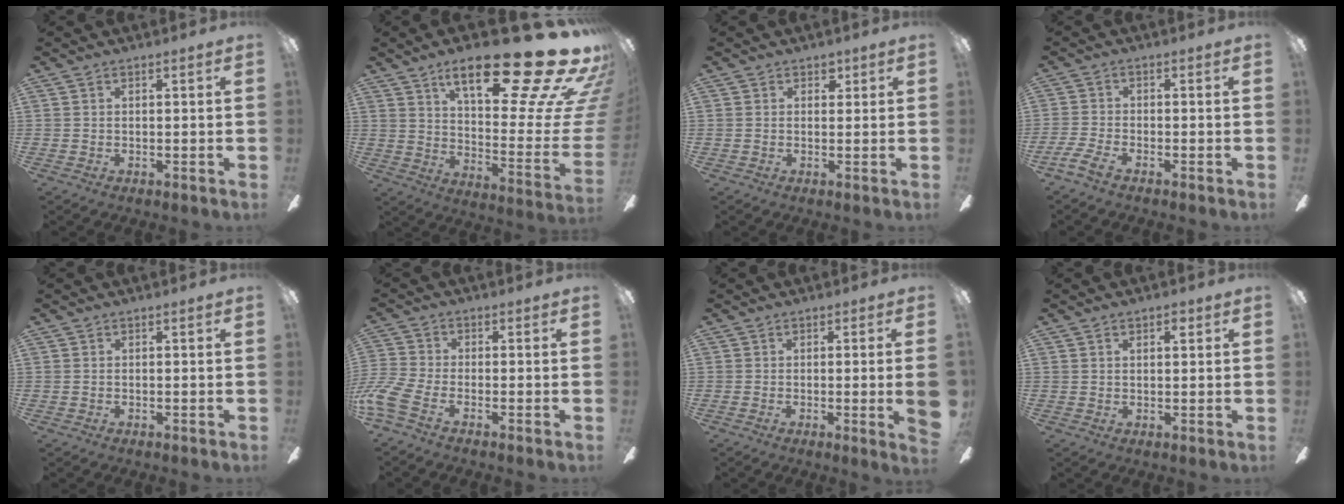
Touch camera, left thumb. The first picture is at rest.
{"total": 31.3, "force": [19.8, 8.7, 22.6], "torque": [-0.312, -0.140, 0.317]}
{"total": 2.2, "force": [1.4, 1.5, 0.8], "torque": [-0.001, -0.002, 0.023]}
{"total": 4.1, "force": [-2.7, 0.8, 3.0], "torque": [-0.073, -0.003, -0.052]}
{"total": 0.0}
{"total": 7.1, "force": [-3.3, 2.9, 5.5], "torque": [-0.135, -0.003, -0.065]}
{"total": 5.3, "force": [-0.3, 0.1, 5.3], "torque": [-0.077, -0.013, -0.001]}
{"total": 2.1, "force": [1.1, 0.9, 1.6], "torque": [-0.018, -0.003, 0.015]}